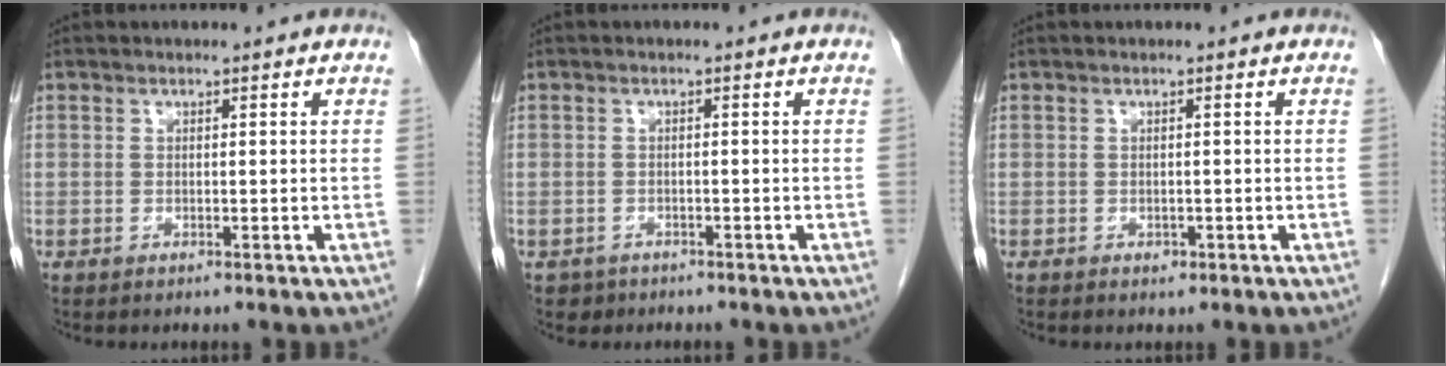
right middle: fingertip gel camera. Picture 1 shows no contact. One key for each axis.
{"total": 1.6, "fx": -1.2, "fy": 1.1, "fz": -0.1, "tx": -0.008, "ty": 0.003, "tz": -0.018}
{"total": 0.7, "fx": -0.3, "fy": 0.5, "fz": 0.4, "tx": -0.006, "ty": 0.001, "tz": -0.003}